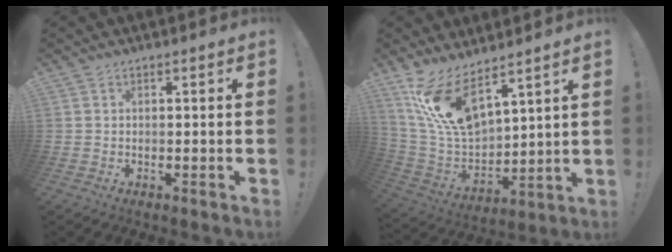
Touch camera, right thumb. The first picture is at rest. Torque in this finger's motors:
{"motor_torque": [0.99, 1.25, 0.22, 0.29, 0.24]}